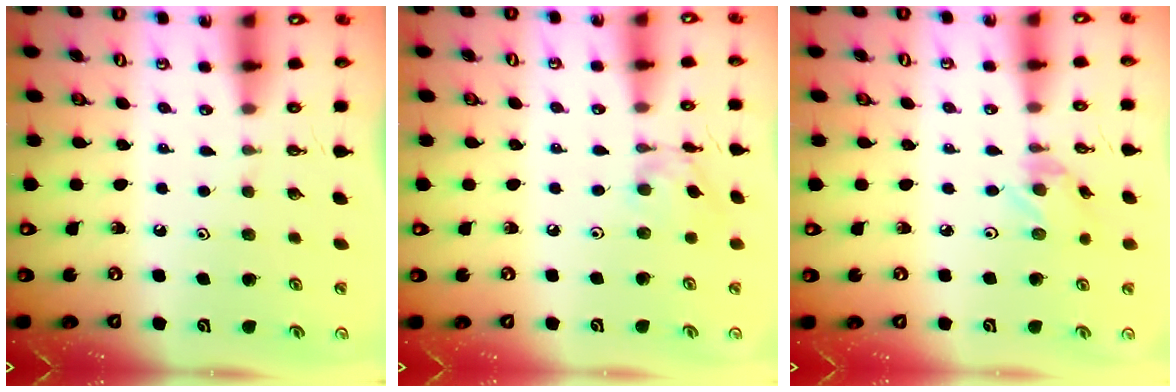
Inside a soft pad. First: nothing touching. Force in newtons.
{"total": 5.6, "press": 5.6, "slide": 0.3}
{"total": 1.3, "press": 1.3, "slide": 0.0}